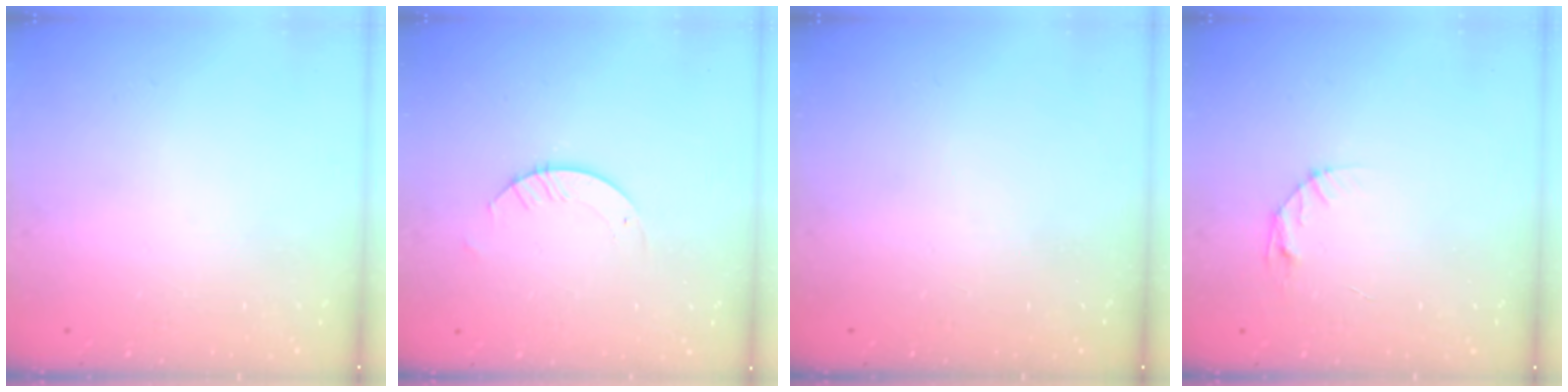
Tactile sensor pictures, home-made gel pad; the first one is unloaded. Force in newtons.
{"total": 3.3, "press": 3.3, "slide": 0.2}
{"total": 0.0}
{"total": 5.3, "press": 5.3, "slide": 0.6}